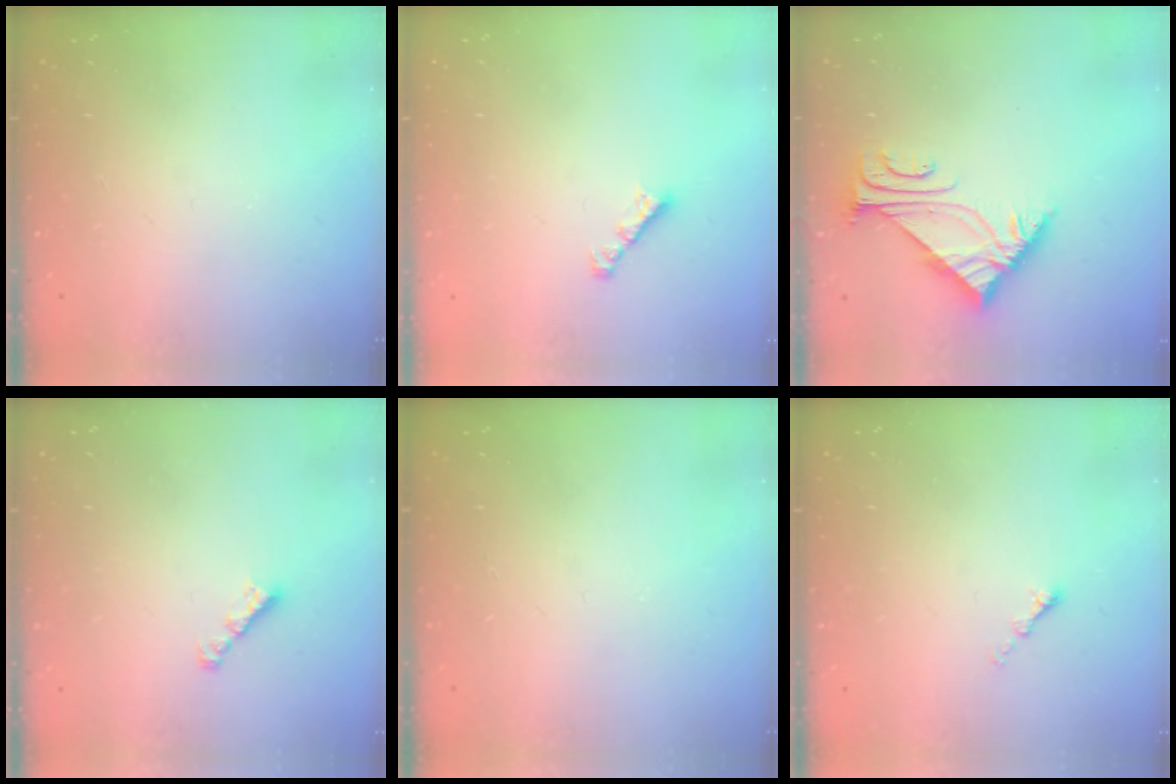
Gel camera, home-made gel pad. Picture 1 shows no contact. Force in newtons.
{"total": 1.7, "press": 1.6, "slide": 0.5}
{"total": 4.9, "press": 4.9, "slide": 0.7}
{"total": 2.2, "press": 2.1, "slide": 0.6}
{"total": 0.0}
{"total": 1.1, "press": 1.0, "slide": 0.5}